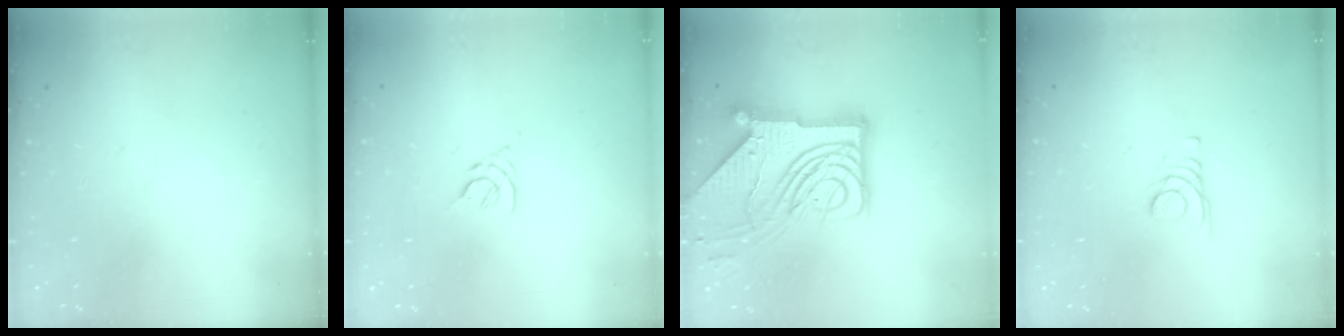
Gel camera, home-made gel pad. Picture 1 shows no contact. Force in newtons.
{"total": 2.4, "press": 2.3, "slide": 0.6}
{"total": 19.9, "press": 19.8, "slide": 2.6}
{"total": 1.8, "press": 1.8, "slide": 0.2}